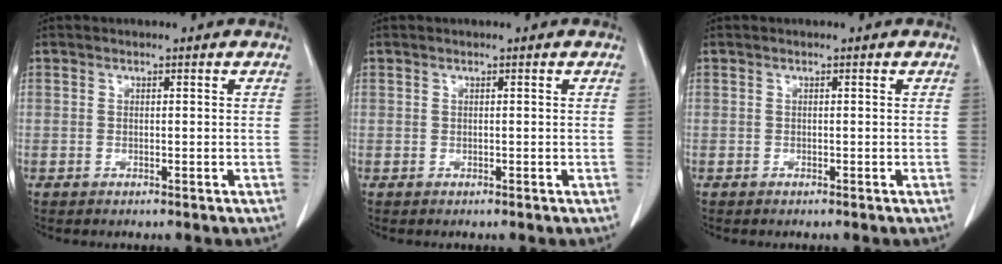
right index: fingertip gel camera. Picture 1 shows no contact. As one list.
[{"total": 0.0}, {"total": 0.0}]